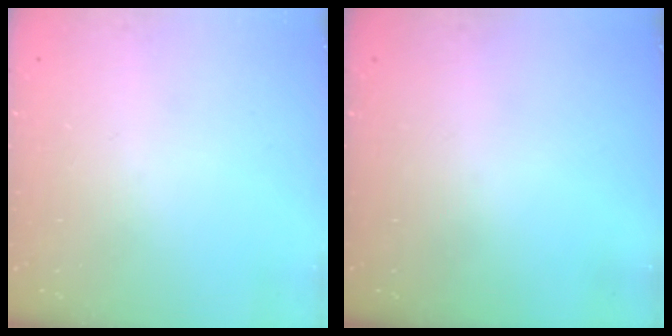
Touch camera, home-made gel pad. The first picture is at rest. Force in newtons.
{"total": 0.0}